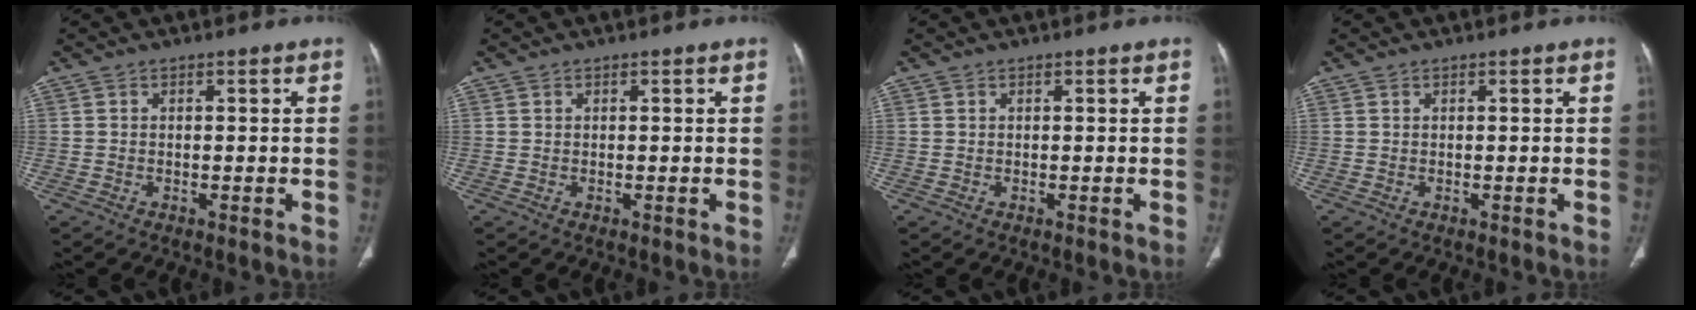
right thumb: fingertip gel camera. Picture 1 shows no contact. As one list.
[{"total": 0.0}, {"total": 0.0}, {"total": 0.0}]